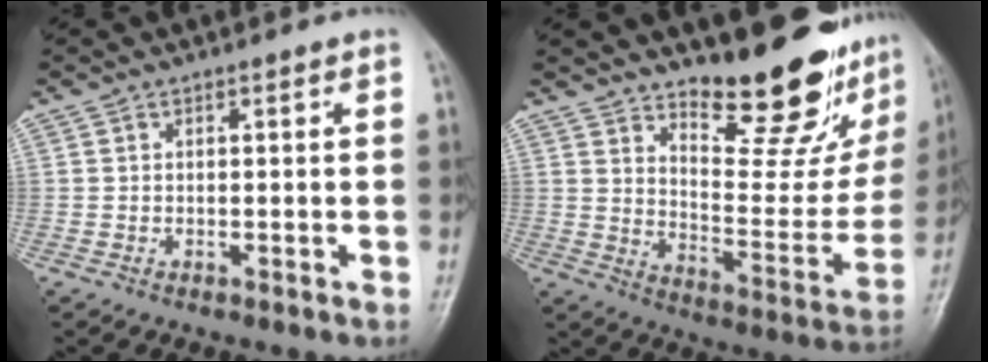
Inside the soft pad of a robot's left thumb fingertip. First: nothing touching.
{"total": 20.8, "force": [16.2, 6.7, 11.3], "torque": [-0.117, -0.128, 0.229]}